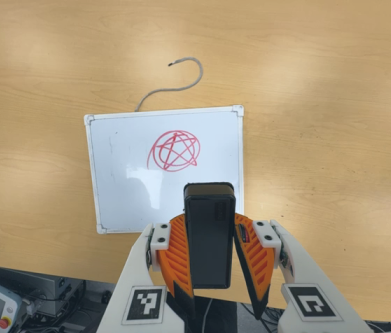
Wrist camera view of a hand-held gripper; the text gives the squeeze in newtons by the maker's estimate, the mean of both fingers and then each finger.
{"total": 8.1, "left": 6.5, "right": 9.7}